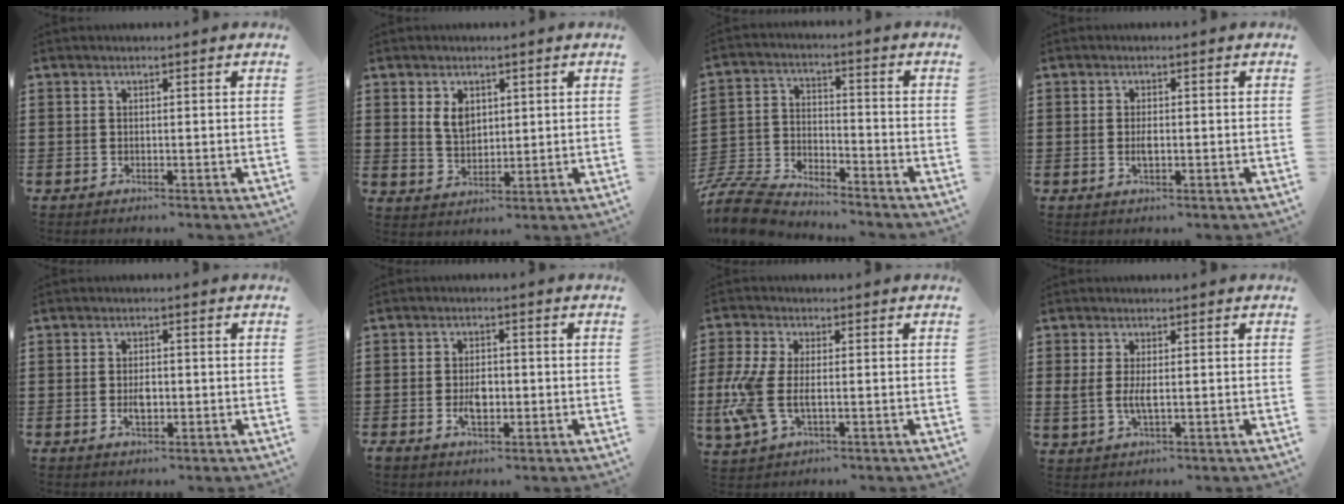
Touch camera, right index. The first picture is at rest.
{"total": 3.8, "force": [1.5, 2.5, 2.5], "torque": [-0.057, 0.009, 0.027]}
{"total": 8.2, "force": [-8.0, 1.1, 1.4], "torque": [-0.052, 0.003, -0.167]}
{"total": 2.0, "force": [-0.3, 0.8, 1.8], "torque": [-0.035, -0.001, -0.005]}
{"total": 2.6, "force": [-0.4, 1.2, 2.3], "torque": [-0.043, 0.002, -0.008]}
{"total": 3.5, "force": [-0.9, 1.9, 2.8], "torque": [-0.052, 0.003, -0.015]}
{"total": 7.5, "force": [-1.0, 3.7, 6.4], "torque": [-0.168, -0.012, -0.026]}
{"total": 3.2, "force": [0.1, 1.3, 2.9], "torque": [-0.070, -0.002, -0.002]}